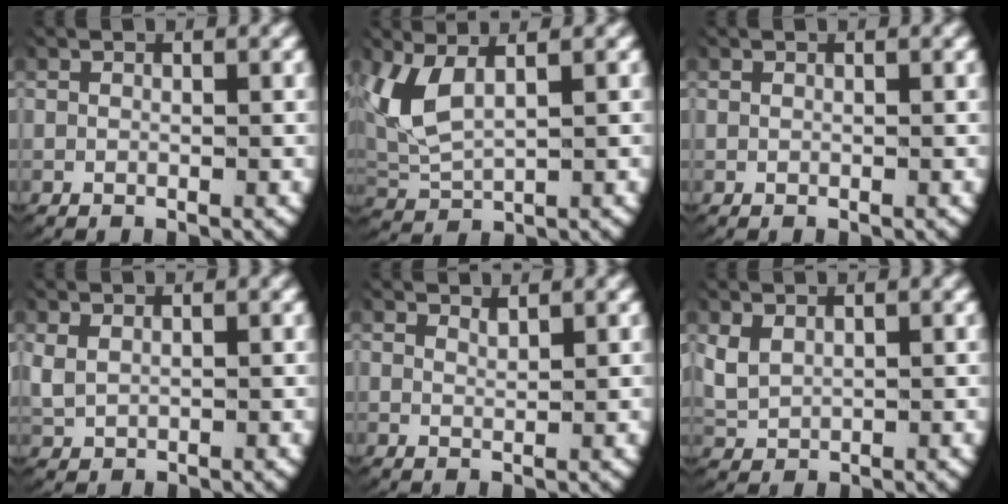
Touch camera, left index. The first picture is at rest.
{"total": 5.3, "force": [1.4, 3.5, 3.6], "torque": [-0.119, -0.010, 0.038]}
{"total": 0.0}
{"total": 2.4, "force": [0.6, 2.0, 1.1], "torque": [-0.039, -0.003, 0.021]}
{"total": 1.1, "force": [1.1, -0.2, 0.1], "torque": [-0.006, -0.007, 0.022]}
{"total": 3.4, "force": [0.6, 3.0, 1.6], "torque": [-0.061, -0.011, 0.022]}